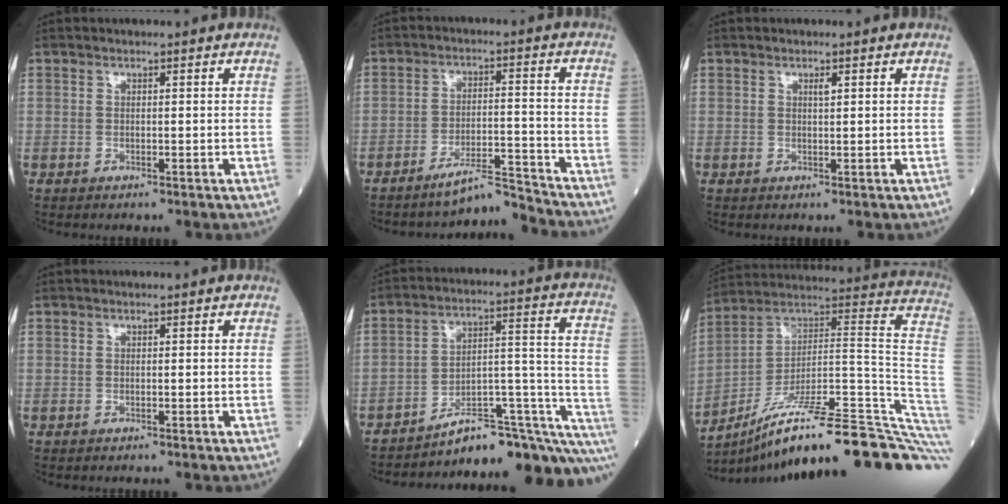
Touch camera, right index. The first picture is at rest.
{"total": 6.4, "force": [-6.2, -1.2, 0.7], "torque": [-0.007, 0.005, -0.107]}
{"total": 0.8, "force": [0.4, 0.1, 0.7], "torque": [-0.014, -0.001, 0.007]}
{"total": 0.0}
{"total": 17.6, "force": [-14.4, 3.2, 9.7], "torque": [-0.066, 0.071, -0.198]}
{"total": 31.8, "force": [-22.8, 2.1, 22.1], "torque": [-0.189, 0.026, -0.336]}